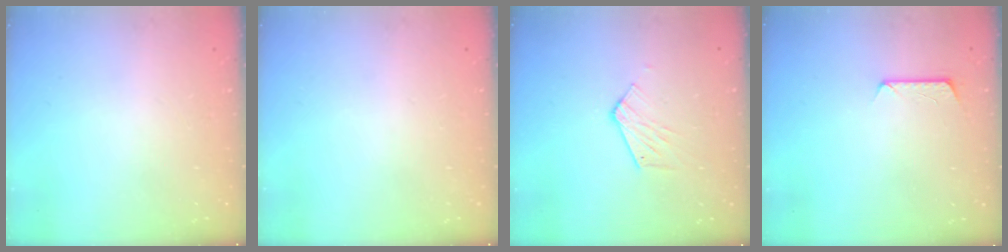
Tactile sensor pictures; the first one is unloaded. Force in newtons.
{"total": 0.0}
{"total": 6.7, "press": 6.6, "slide": 0.8}
{"total": 7.4, "press": 7.3, "slide": 0.6}